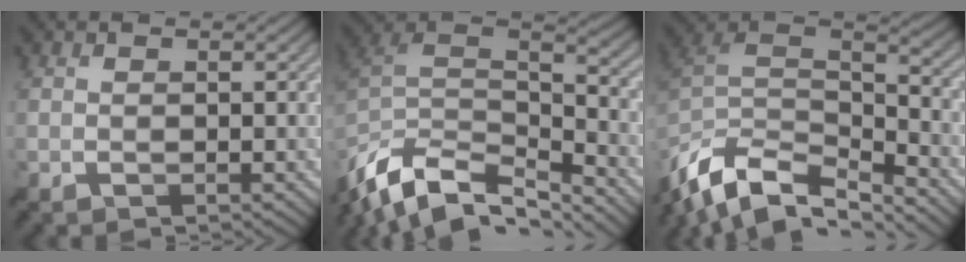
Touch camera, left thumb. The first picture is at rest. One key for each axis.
{"total": 14.0, "fx": -8.7, "fy": 6.5, "fz": 8.7, "tx": -0.240, "ty": -0.010, "tz": -0.144}
{"total": 13.9, "fx": -8.7, "fy": 6.6, "fz": 8.6, "tx": -0.239, "ty": -0.013, "tz": -0.144}